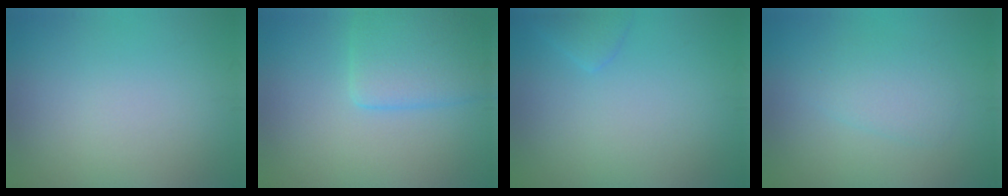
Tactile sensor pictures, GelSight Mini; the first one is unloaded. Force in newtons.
{"total": 4.4, "press": 4.4, "slide": 0.2}
{"total": 1.4, "press": 1.4, "slide": 0.1}
{"total": 2.3, "press": 2.3, "slide": 0.2}